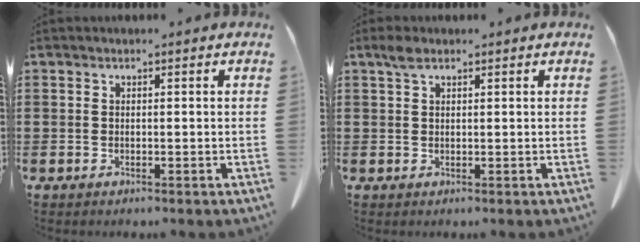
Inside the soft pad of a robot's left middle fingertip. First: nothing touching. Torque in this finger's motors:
{"motor_torque": [1.15, 0.99, 0.19, 0.07]}